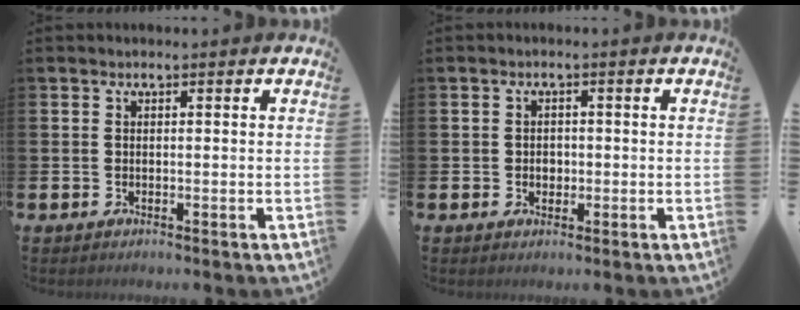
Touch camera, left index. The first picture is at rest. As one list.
[{"total": 1.5, "force": [-0.1, 1.3, 0.7], "torque": [-0.003, 0.003, -0.006]}]